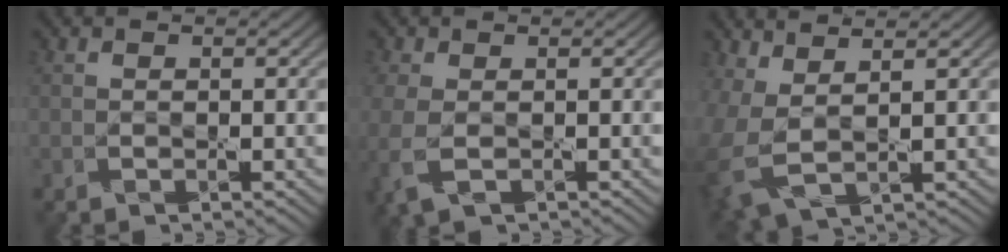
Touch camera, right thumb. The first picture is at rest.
{"total": 4.6, "force": [-1.2, 2.8, 3.5], "torque": [-0.108, -0.017, -0.023]}
{"total": 5.8, "force": [1.2, 3.0, 4.9], "torque": [-0.144, -0.010, 0.031]}